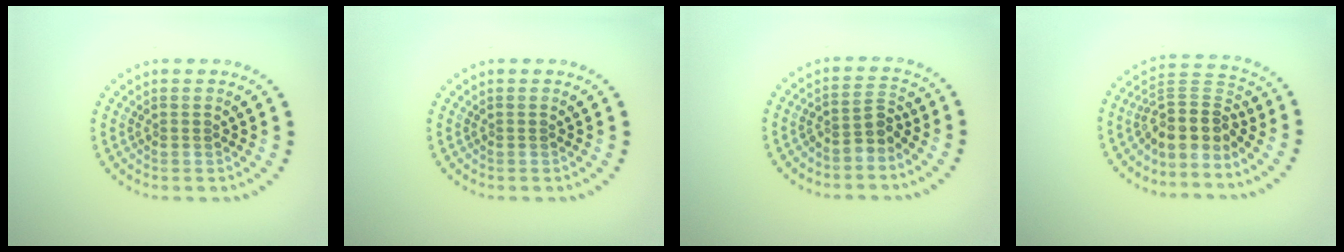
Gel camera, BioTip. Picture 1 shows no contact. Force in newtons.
{"total": 0.0}
{"total": 2.2, "press": 1.7, "slide": 1.3}
{"total": 4.3, "press": 3.4, "slide": 2.7}